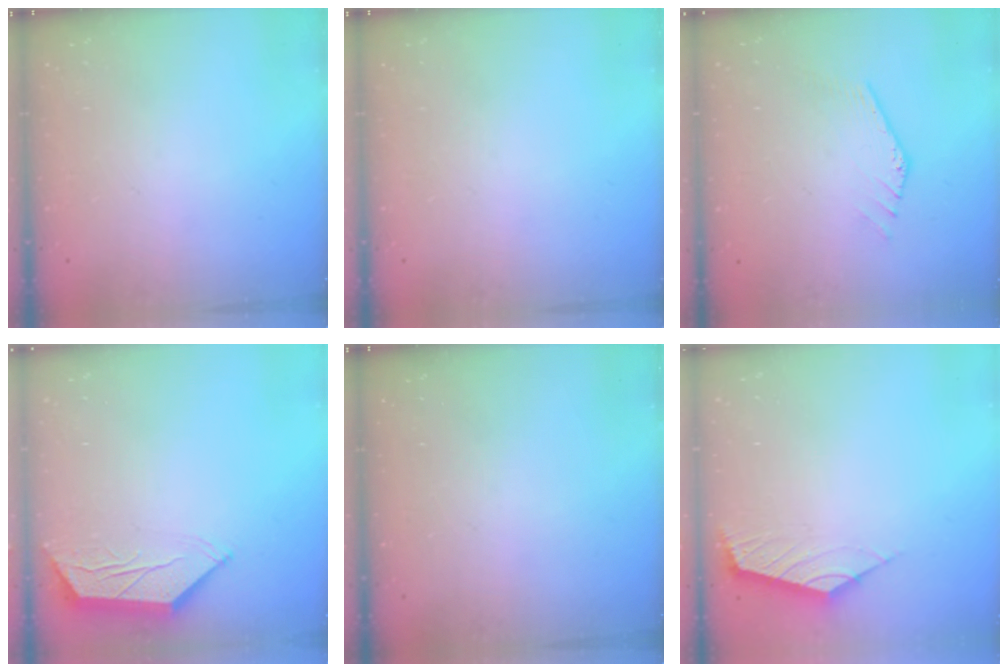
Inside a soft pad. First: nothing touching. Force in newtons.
{"total": 0.0}
{"total": 1.1, "press": 1.1, "slide": 0.3}
{"total": 3.5, "press": 3.5, "slide": 0.4}
{"total": 0.0}
{"total": 2.5, "press": 2.4, "slide": 0.6}